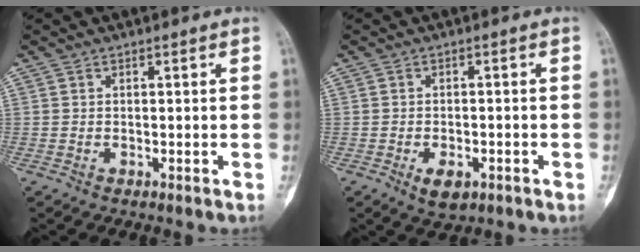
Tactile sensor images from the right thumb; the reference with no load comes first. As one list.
[{"total": 4.4, "force": [-2.0, 2.3, 3.1], "torque": [-0.049, 0.004, -0.025]}]